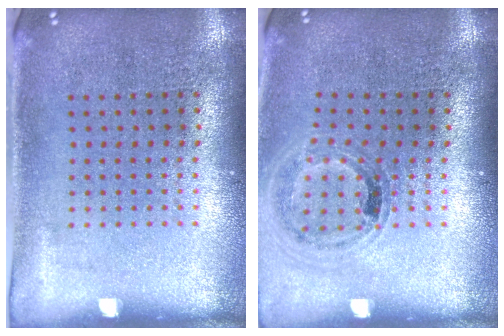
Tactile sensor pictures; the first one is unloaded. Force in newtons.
{"total": 1.0, "press": 1.0, "slide": 0.1}